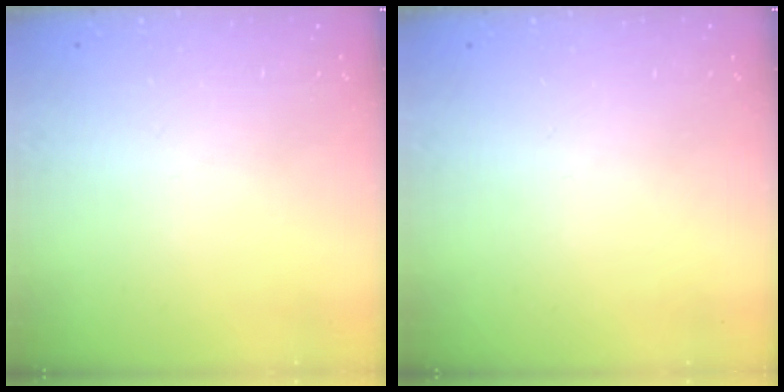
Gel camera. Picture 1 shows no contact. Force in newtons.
{"total": 0.0}